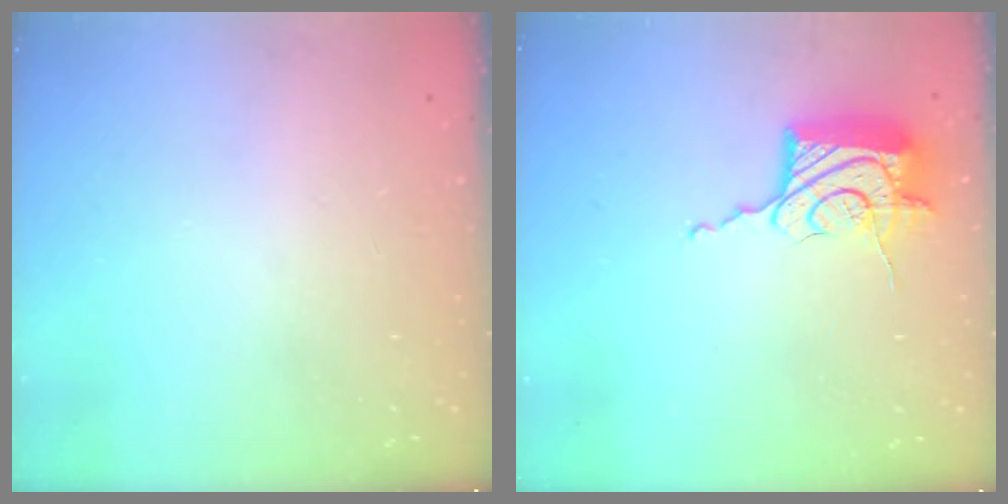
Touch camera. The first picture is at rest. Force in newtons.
{"total": 17.2, "press": 17.1, "slide": 0.7}